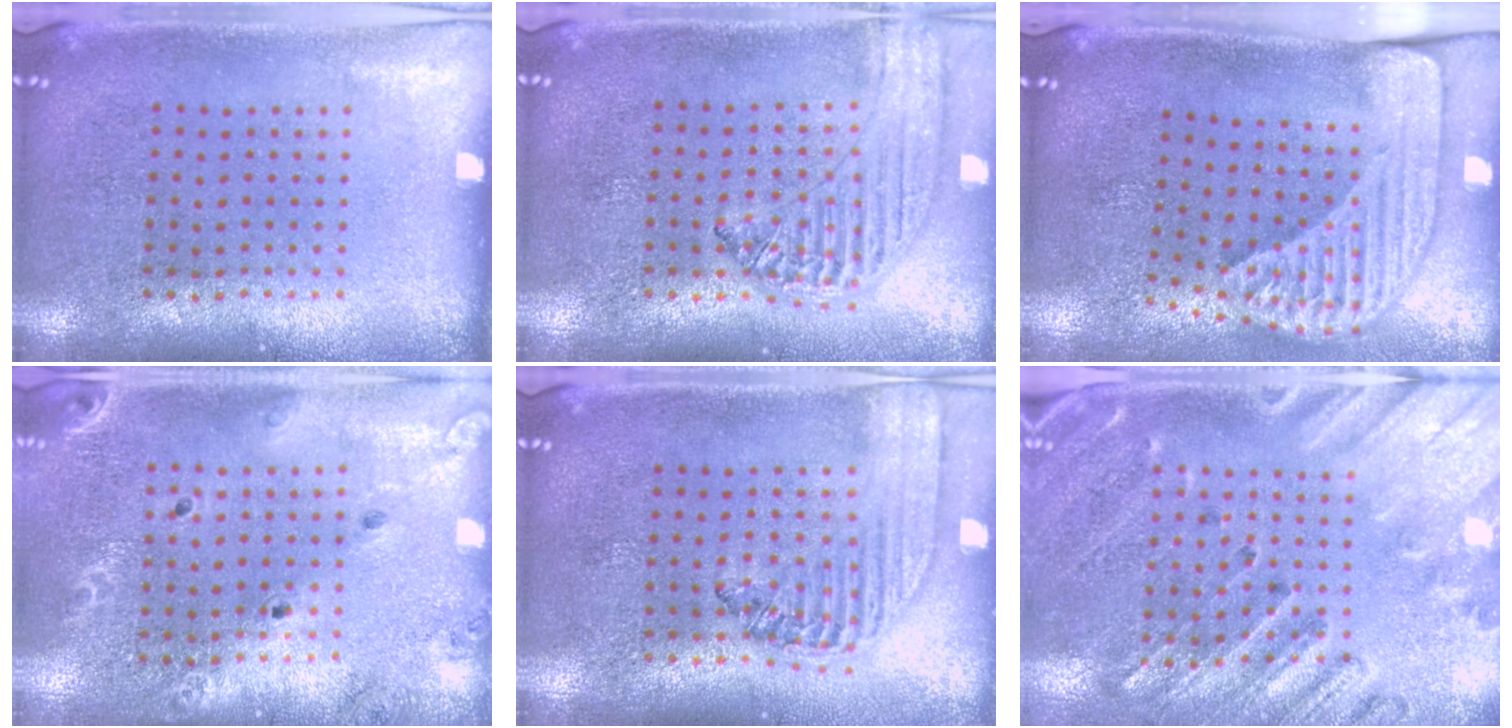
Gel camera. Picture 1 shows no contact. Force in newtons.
{"total": 1.2, "press": 1.2, "slide": 0.1}
{"total": 2.4, "press": 1.7, "slide": 1.7}
{"total": 1.5, "press": 1.4, "slide": 0.2}
{"total": 1.6, "press": 1.4, "slide": 0.7}
{"total": 2.4, "press": 2.1, "slide": 1.3}